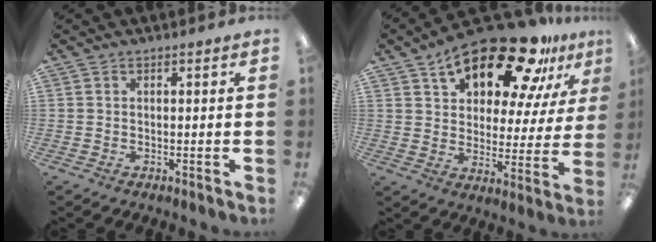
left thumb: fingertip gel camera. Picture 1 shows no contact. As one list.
[{"total": 21.7, "force": [15.7, 8.6, 12.2], "torque": [-0.192, -0.106, 0.263]}]